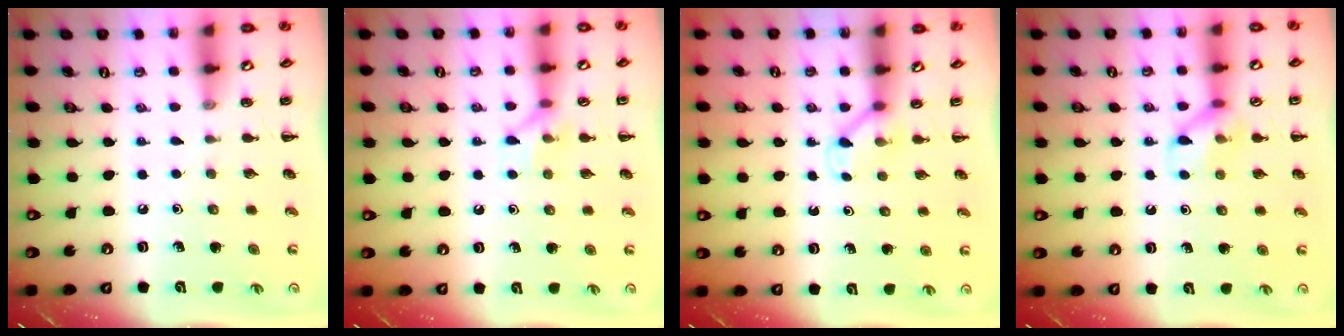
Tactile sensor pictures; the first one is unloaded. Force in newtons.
{"total": 7.1, "press": 7.1, "slide": 0.8}
{"total": 3.5, "press": 3.4, "slide": 1.0}
{"total": 9.1, "press": 9.1, "slide": 1.1}